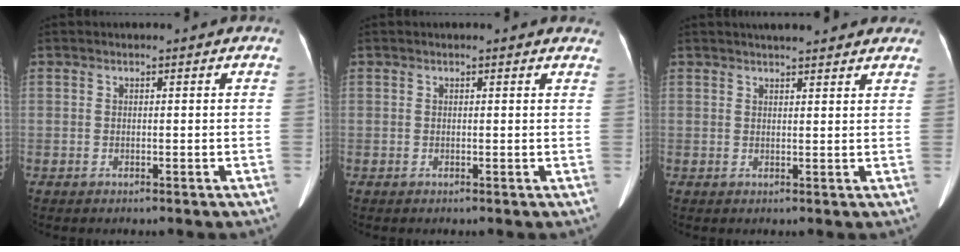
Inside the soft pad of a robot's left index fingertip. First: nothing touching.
{"total": 4.0, "force": [3.7, 1.0, 1.3], "torque": [-0.007, 0.004, 0.021]}
{"total": 10.4, "force": [9.0, 2.2, 4.7], "torque": [-0.050, 0.022, 0.102]}